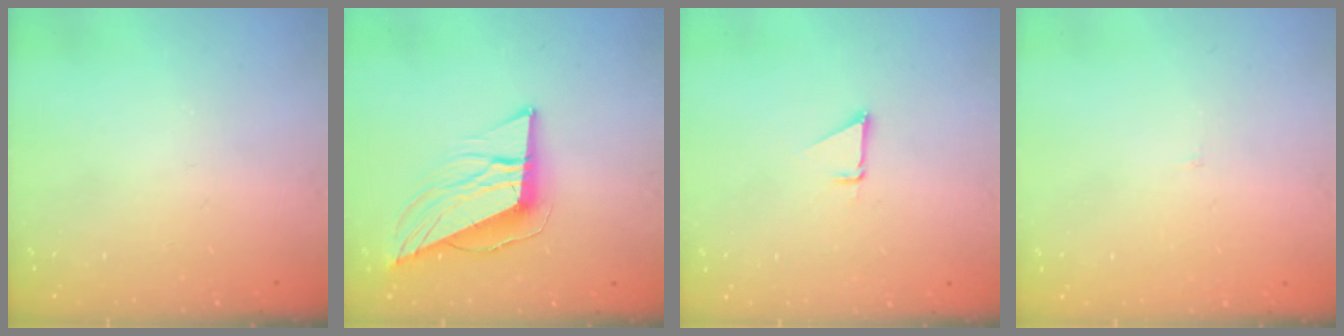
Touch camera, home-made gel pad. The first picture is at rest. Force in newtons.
{"total": 12.4, "press": 12.3, "slide": 1.5}
{"total": 1.5, "press": 1.5, "slide": 0.1}
{"total": 2.0, "press": 2.0, "slide": 0.1}